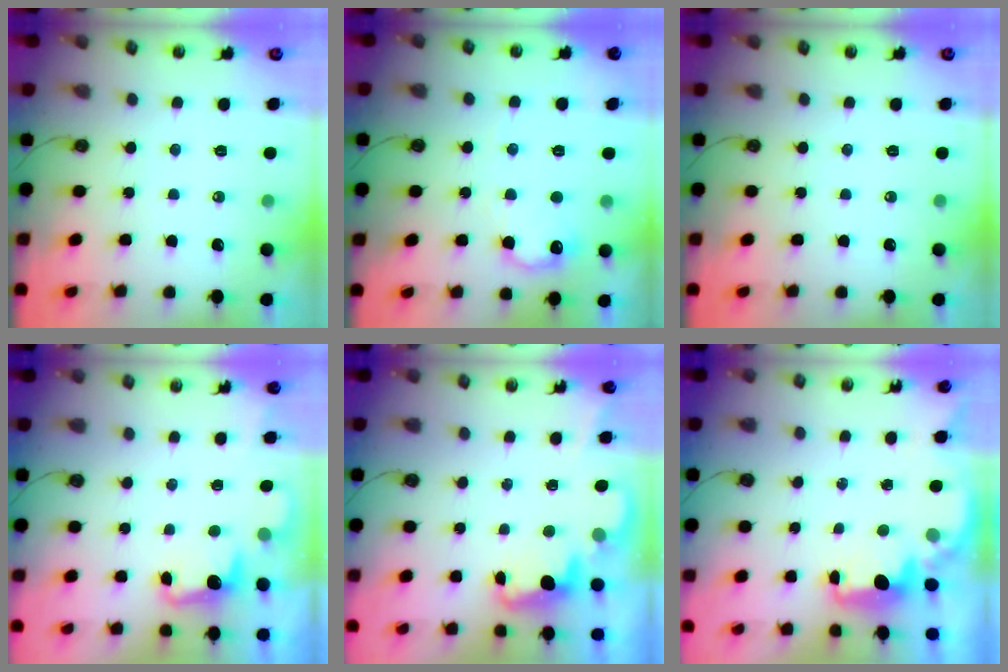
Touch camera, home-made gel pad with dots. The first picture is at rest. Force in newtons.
{"total": 10.1, "press": 10.0, "slide": 0.5}
{"total": 0.0}
{"total": 2.2, "press": 2.0, "slide": 1.0}
{"total": 2.4, "press": 2.4, "slide": 0.6}
{"total": 3.1, "press": 3.1, "slide": 0.6}